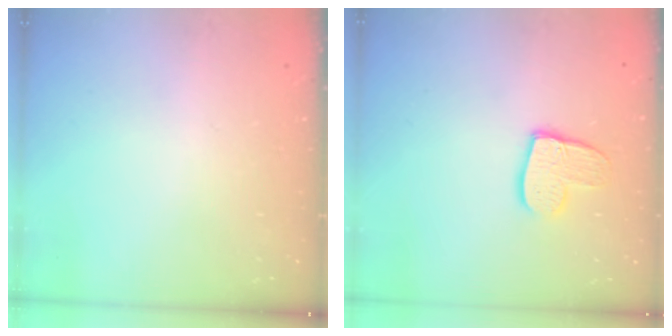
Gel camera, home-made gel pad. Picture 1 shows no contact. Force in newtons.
{"total": 10.9, "press": 10.8, "slide": 0.9}